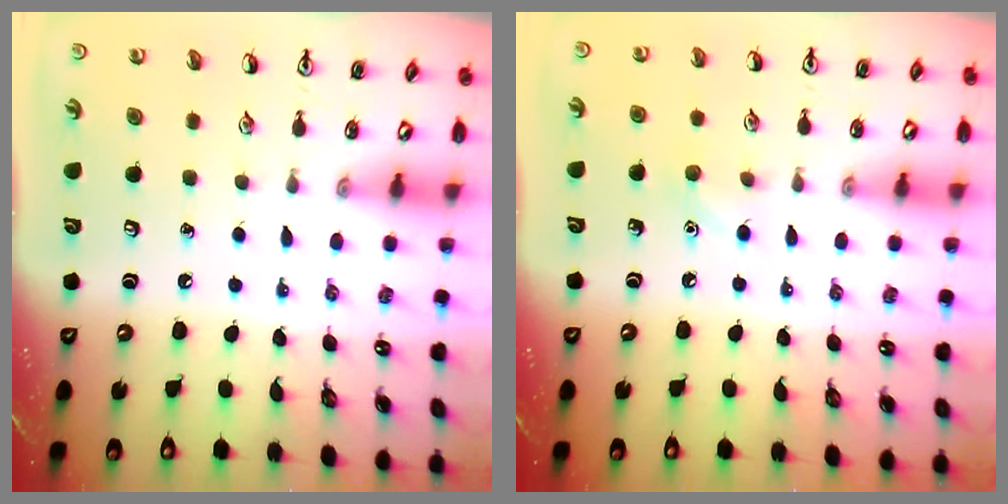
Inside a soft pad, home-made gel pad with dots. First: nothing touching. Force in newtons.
{"total": 6.2, "press": 6.0, "slide": 1.7}